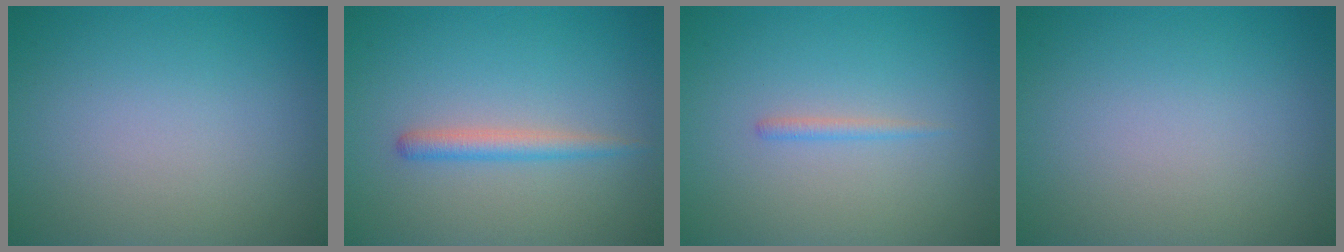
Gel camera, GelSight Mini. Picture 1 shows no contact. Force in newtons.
{"total": 1.9, "press": 1.8, "slide": 0.2}
{"total": 0.8, "press": 0.8, "slide": 0.1}
{"total": 0.0}